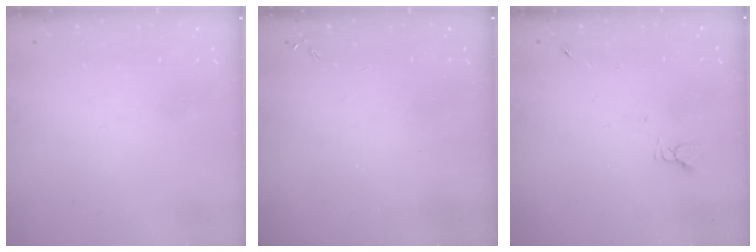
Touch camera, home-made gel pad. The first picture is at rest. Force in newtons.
{"total": 1.1, "press": 0.9, "slide": 0.5}
{"total": 2.3, "press": 2.3, "slide": 0.3}